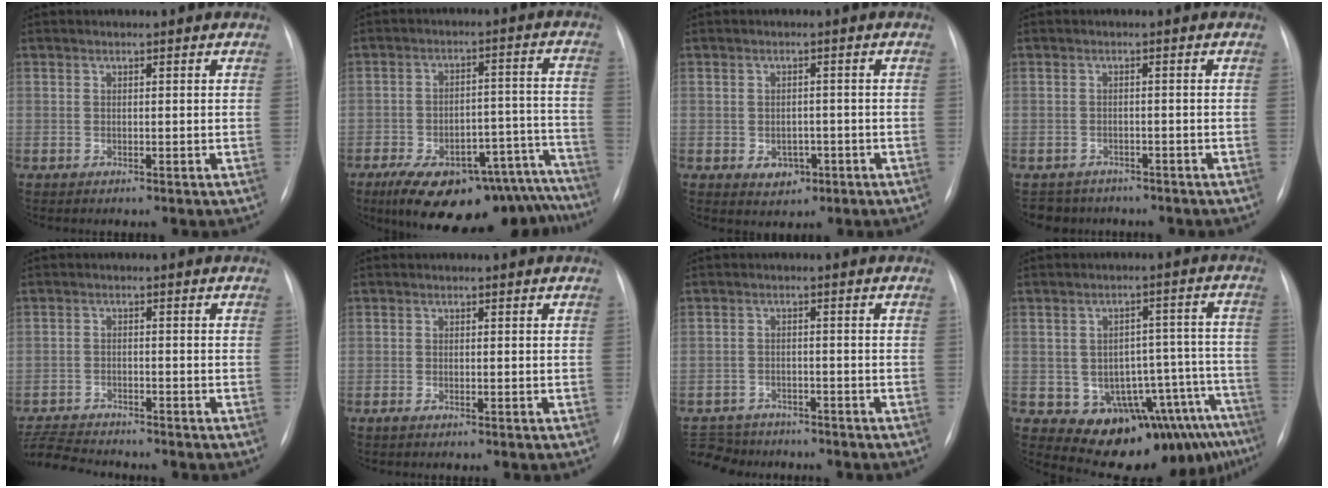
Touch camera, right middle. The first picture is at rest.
{"total": 22.2, "force": [-17.9, 8.2, 10.3], "torque": [-0.103, 0.040, -0.241]}
{"total": 3.0, "force": [-1.1, 2.3, 1.6], "torque": [-0.018, 0.005, -0.004]}
{"total": 3.7, "force": [-3.3, 1.7, -0.5], "torque": [0.006, 0.000, -0.051]}
{"total": 7.5, "force": [-7.3, 0.3, 1.5], "torque": [-0.030, -0.011, -0.126]}
{"total": 1.1, "force": [-0.9, 0.2, 0.6], "torque": [-0.015, -0.003, -0.011]}
{"total": 8.1, "force": [-7.4, 3.1, 1.1], "torque": [-0.024, 0.003, -0.111]}
{"total": 13.5, "force": [-8.7, 7.2, 7.4], "torque": [-0.064, 0.055, -0.104]}